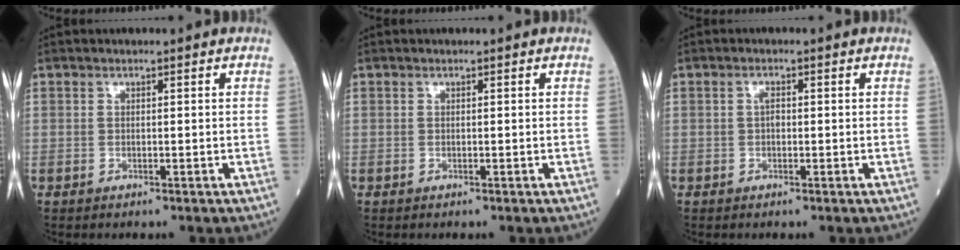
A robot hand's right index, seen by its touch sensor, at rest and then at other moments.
{"total": 0.0}
{"total": 1.2, "force": [0.0, 0.6, 1.1], "torque": [-0.020, 0.003, -0.001]}